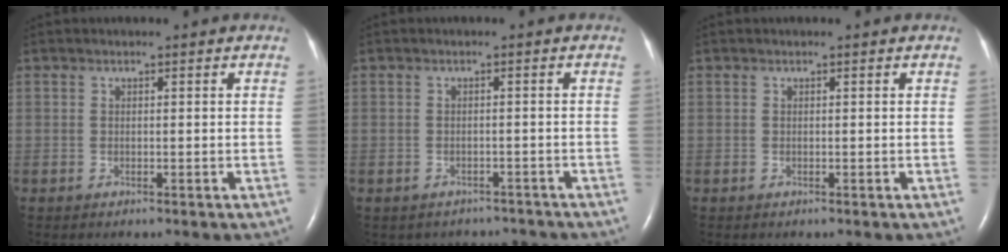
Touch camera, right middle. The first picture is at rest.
{"total": 5.7, "force": [-5.1, 2.6, 0.1], "torque": [0.000, 0.015, -0.052]}
{"total": 0.0}